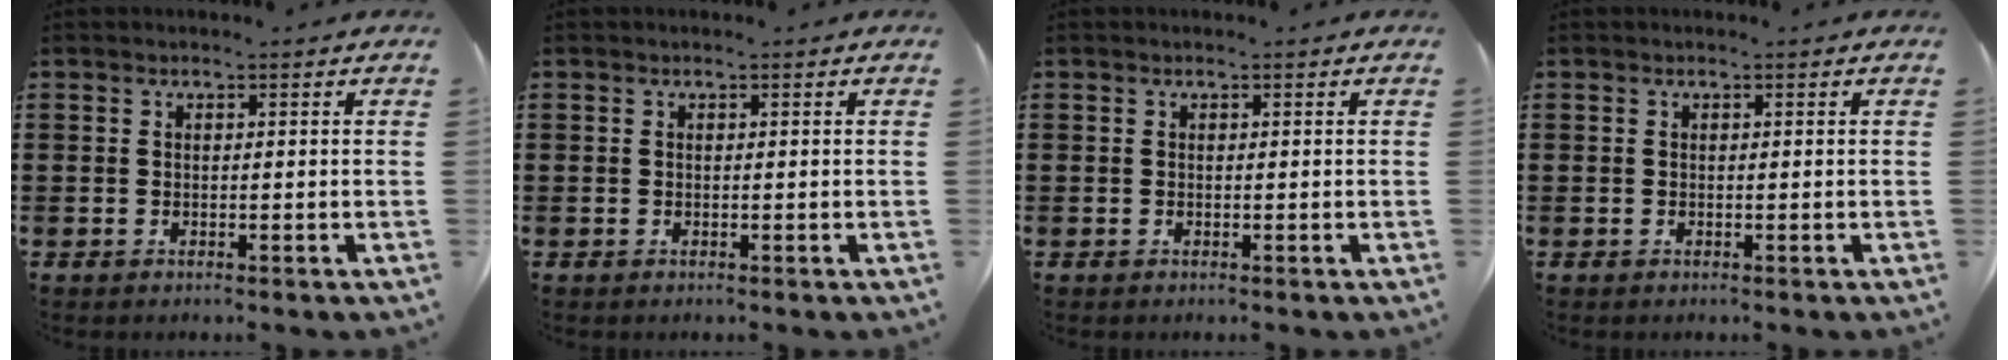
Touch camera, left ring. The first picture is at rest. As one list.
[{"total": 0.0}, {"total": 0.0}, {"total": 0.0}]